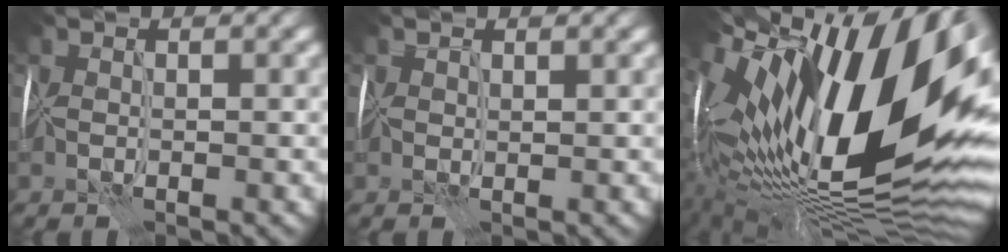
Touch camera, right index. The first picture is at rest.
{"total": 0.7, "force": [0.7, 0.2, 0.1], "torque": [0.003, 0.001, 0.011]}
{"total": 20.0, "force": [3.5, 8.2, 17.9], "torque": [-0.312, -0.009, 0.047]}